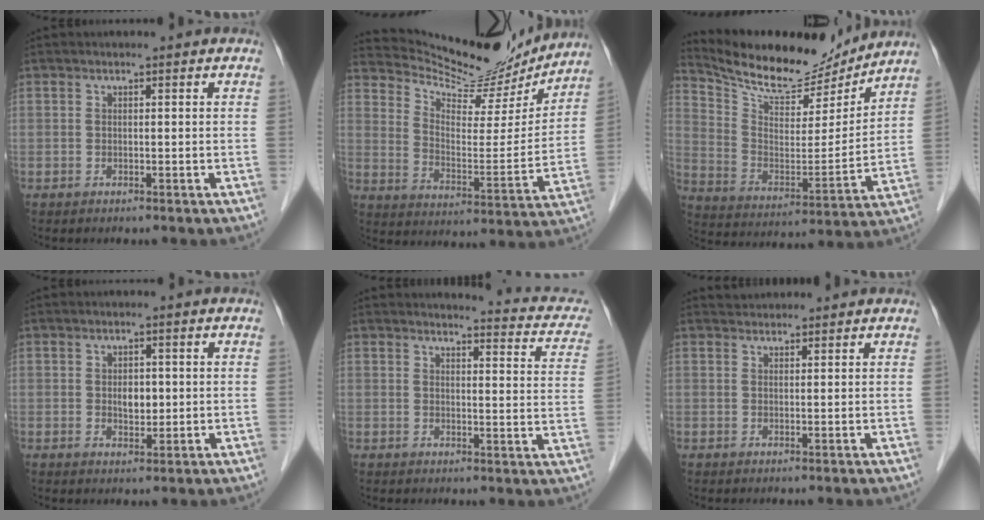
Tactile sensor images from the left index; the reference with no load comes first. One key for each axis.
{"total": 18.6, "fx": 17.8, "fy": 3.4, "fz": 4.4, "tx": -0.079, "ty": -0.034, "tz": 0.260}
{"total": 17.0, "fx": 15.8, "fy": 4.0, "fz": 4.8, "tx": -0.099, "ty": -0.016, "tz": 0.262}
{"total": 2.7, "fx": 0.2, "fy": 1.7, "fz": 2.1, "tx": -0.034, "ty": 0.000, "tz": 0.007}
{"total": 10.9, "fx": 10.1, "fy": 2.1, "fz": 3.5, "tx": -0.020, "ty": -0.036, "tz": 0.085}
{"total": 2.0, "fx": 1.9, "fy": 0.5, "fz": -0.2, "tx": -0.003, "ty": 0.020, "tz": 0.034}